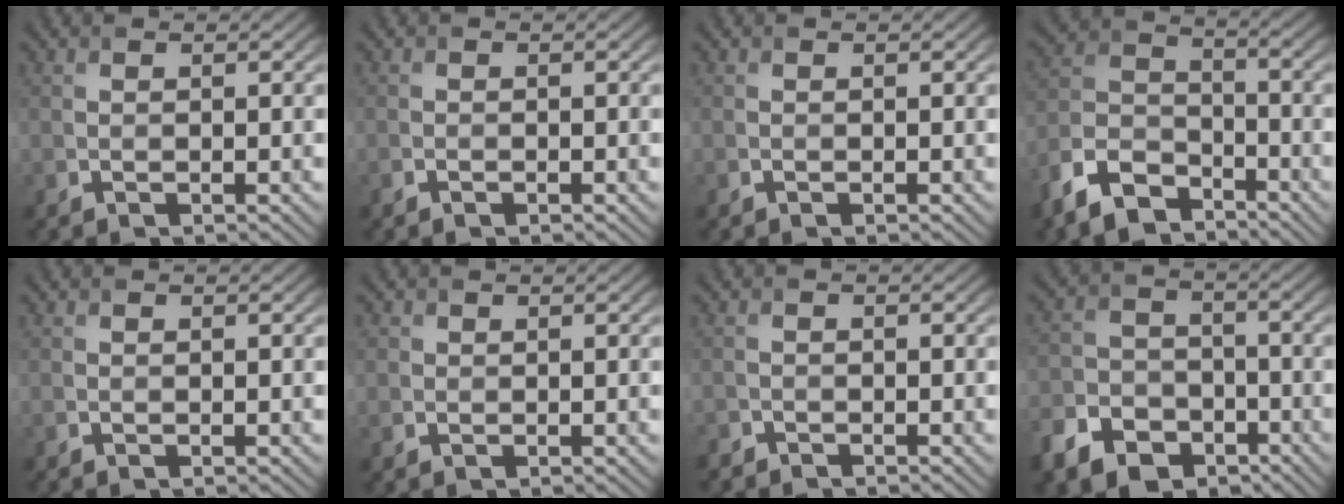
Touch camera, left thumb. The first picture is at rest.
{"total": 0.9, "force": [-0.6, 0.5, 0.4], "torque": [-0.008, -0.002, -0.011]}
{"total": 0.0}
{"total": 10.1, "force": [-7.0, 5.2, 5.0], "torque": [-0.117, -0.010, -0.158]}
{"total": 0.0}
{"total": 0.8, "force": [0.2, 0.8, 0.1], "torque": [-0.001, -0.003, 0.002]}
{"total": 1.2, "force": [-1.2, 0.4, 0.0], "torque": [0.001, -0.003, -0.026]}
{"total": 9.0, "force": [-5.6, 6.0, 3.7], "torque": [-0.093, -0.018, -0.119]}